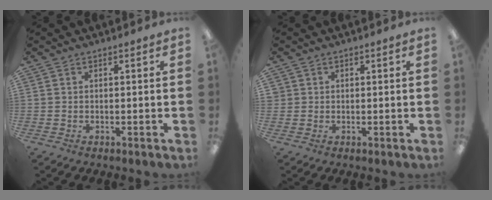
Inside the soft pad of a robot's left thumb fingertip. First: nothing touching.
{"total": 1.2, "force": [0.5, 1.2, -0.1], "torque": [0.000, 0.003, 0.008]}